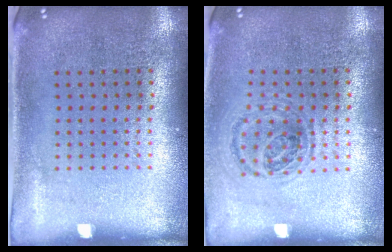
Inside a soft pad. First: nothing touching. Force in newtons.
{"total": 1.0, "press": 1.0, "slide": 0.2}